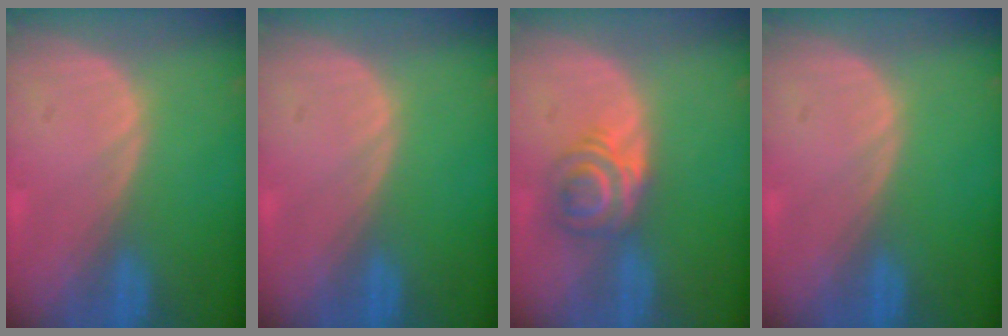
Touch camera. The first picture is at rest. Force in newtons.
{"total": 0.0}
{"total": 6.1, "press": 5.2, "slide": 3.3}
{"total": 0.0}